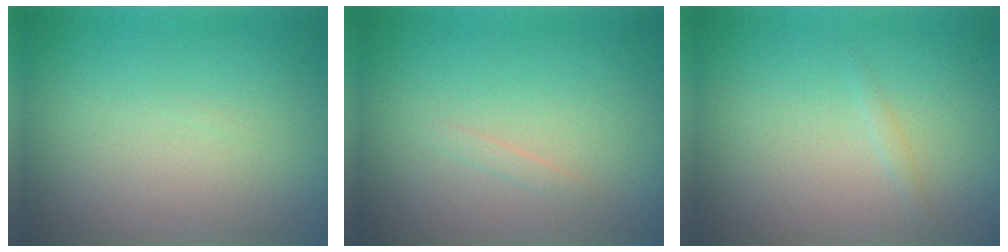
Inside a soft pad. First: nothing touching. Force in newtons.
{"total": 0.5, "press": 0.5, "slide": 0.1}
{"total": 0.6, "press": 0.6, "slide": 0.0}